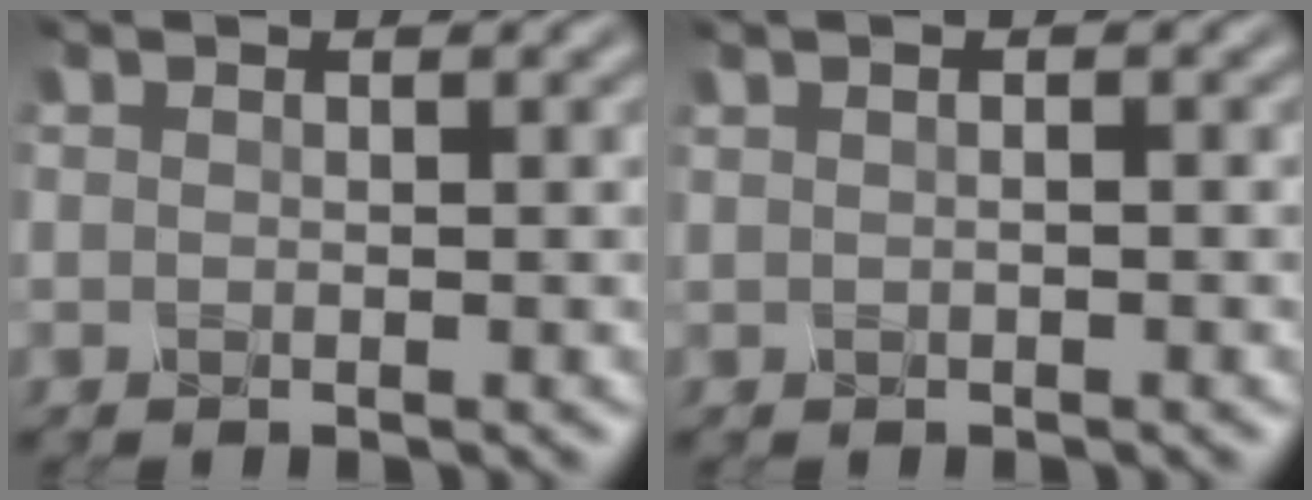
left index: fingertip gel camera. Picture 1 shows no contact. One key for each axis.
{"total": 0.9, "fx": 0.1, "fy": 0.4, "fz": 0.8, "tx": -0.007, "ty": -0.002, "tz": 0.000}